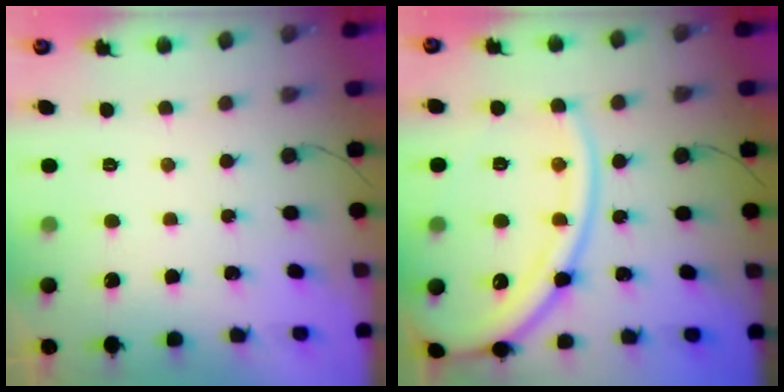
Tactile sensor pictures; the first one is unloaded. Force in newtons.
{"total": 17.6, "press": 17.4, "slide": 2.1}